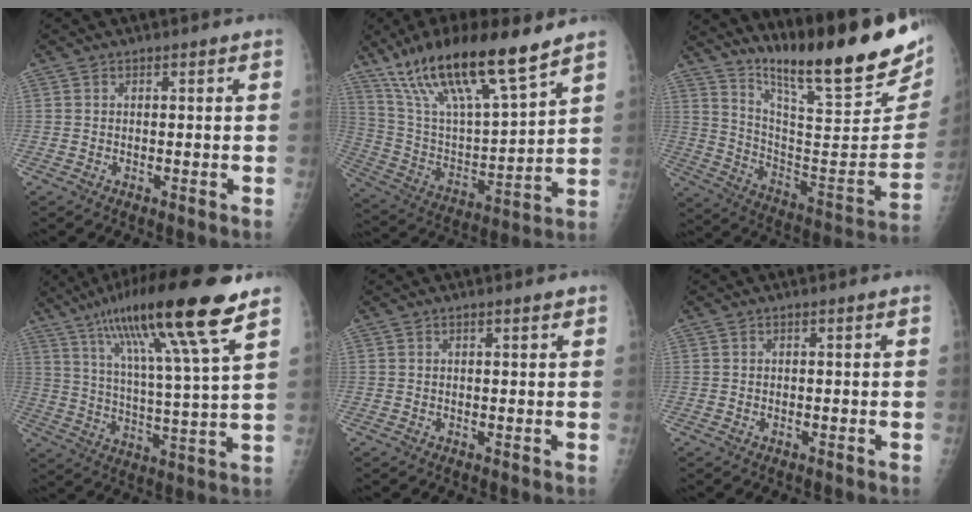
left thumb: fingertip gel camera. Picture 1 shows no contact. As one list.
[{"total": 22.1, "force": [15.4, 4.4, 15.2], "torque": [-0.259, -0.051, 0.288]}, {"total": 26.5, "force": [19.1, 4.4, 17.9], "torque": [-0.251, -0.106, 0.302]}, {"total": 20.2, "force": [12.2, 1.5, 16.1], "torque": [-0.267, -0.033, 0.205]}, {"total": 1.1, "force": [0.8, 0.2, 0.8], "torque": [-0.010, -0.002, 0.011]}, {"total": 0.0}]